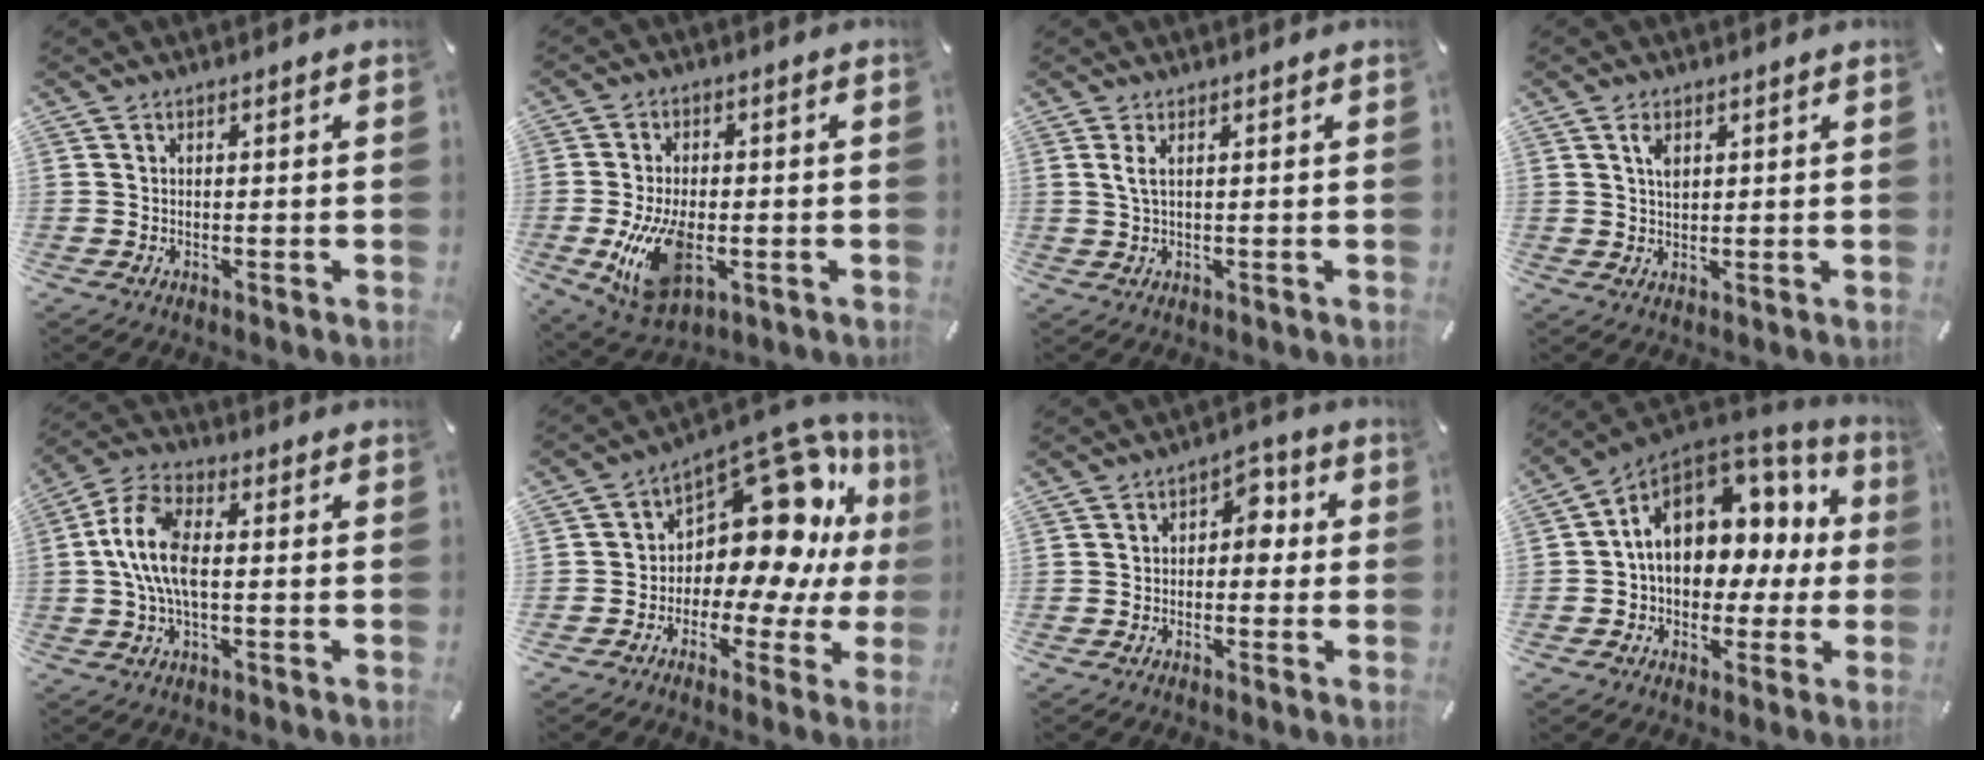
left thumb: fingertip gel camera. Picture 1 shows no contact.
{"total": 13.3, "force": [-2.7, 8.0, 10.3], "torque": [-0.211, -0.011, -0.047]}
{"total": 2.5, "force": [0.8, 0.5, 2.3], "torque": [-0.049, 0.000, 0.013]}
{"total": 2.9, "force": [1.3, 1.6, 2.1], "torque": [-0.029, -0.004, 0.020]}
{"total": 10.9, "force": [0.2, 5.2, 9.6], "torque": [-0.205, -0.004, 0.002]}
{"total": 18.0, "force": [6.8, 10.6, 12.9], "torque": [-0.182, -0.073, 0.110]}
{"total": 4.6, "force": [-0.8, 3.3, 3.0], "torque": [-0.034, 0.009, -0.025]}
{"total": 14.1, "force": [3.1, 10.5, 8.8], "torque": [-0.130, -0.009, 0.061]}